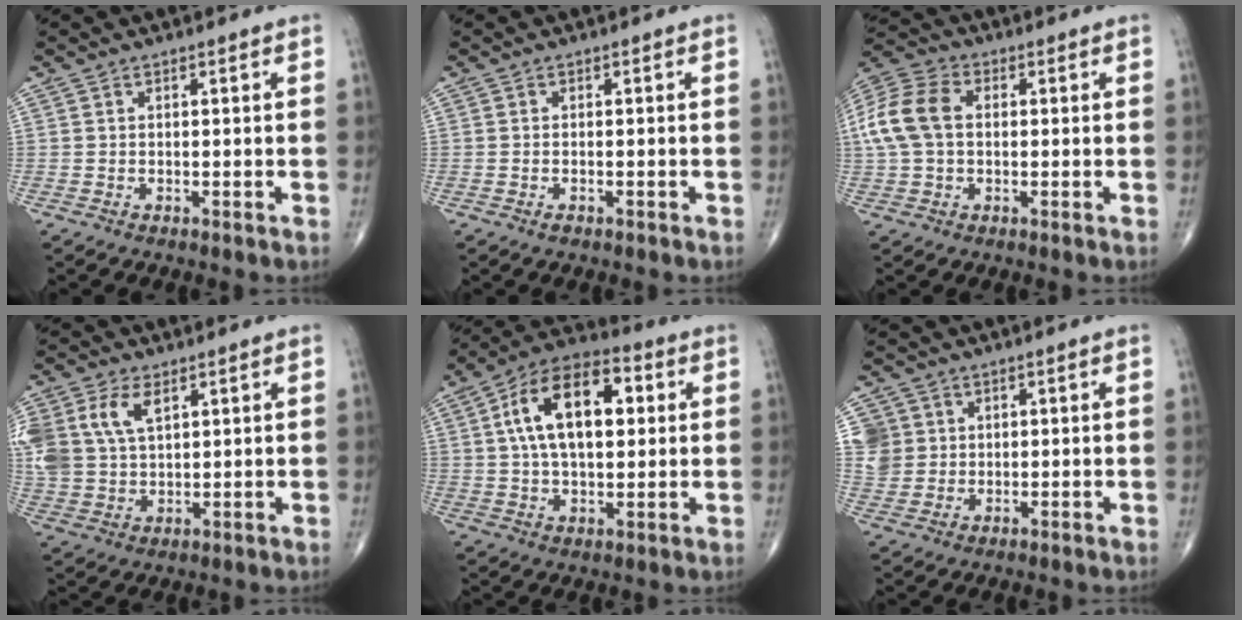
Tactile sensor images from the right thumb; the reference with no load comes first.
{"total": 1.0, "force": [-0.6, 0.4, 0.7], "torque": [-0.015, 0.003, -0.009]}
{"total": 11.9, "force": [1.1, 8.2, 8.6], "torque": [-0.186, 0.028, 0.017]}
{"total": 13.1, "force": [4.9, 8.2, 8.9], "torque": [-0.209, -0.003, 0.102]}
{"total": 17.2, "force": [3.6, 9.4, 13.9], "torque": [-0.221, 0.019, 0.055]}
{"total": 5.7, "force": [1.8, 5.4, 0.8], "torque": [0.006, -0.003, 0.038]}